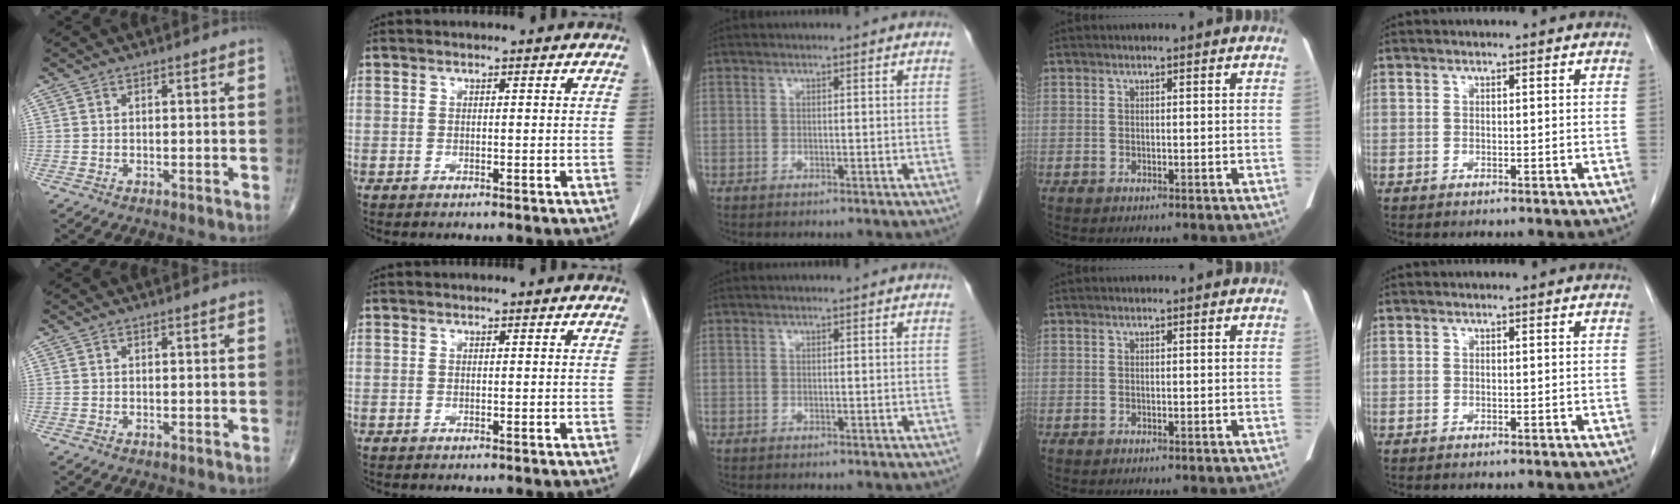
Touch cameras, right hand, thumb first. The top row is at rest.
{}